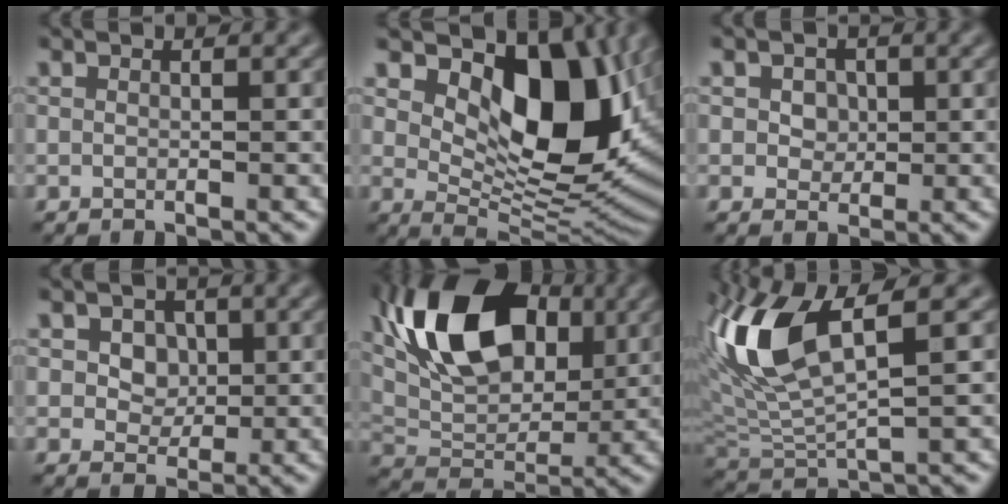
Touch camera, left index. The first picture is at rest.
{"total": 11.3, "force": [3.6, 6.2, 8.7], "torque": [-0.122, -0.016, 0.062]}
{"total": 2.7, "force": [0.8, 2.1, 1.4], "torque": [-0.024, 0.008, 0.000]}
{"total": 4.2, "force": [1.3, 3.3, 2.3], "torque": [-0.042, 0.005, 0.012]}
{"total": 13.0, "force": [4.4, 7.7, 9.4], "torque": [-0.175, 0.019, 0.070]}
{"total": 9.6, "force": [3.6, 3.5, 8.2], "torque": [-0.189, 0.008, 0.070]}